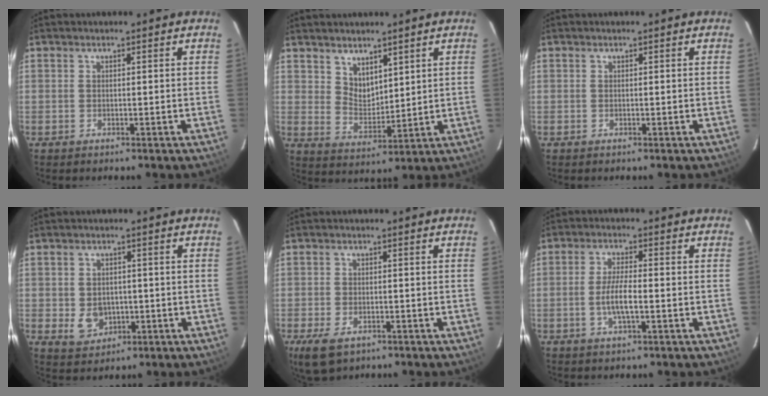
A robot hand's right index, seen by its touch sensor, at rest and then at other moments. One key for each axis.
{"total": 5.9, "fx": 4.2, "fy": 3.3, "fz": 2.5, "tx": -0.034, "ty": -0.001, "tz": 0.085}
{"total": 0.0}
{"total": 5.4, "fx": -1.0, "fy": 4.6, "fz": 2.7, "tx": -0.058, "ty": 0.000, "tz": -0.001}
{"total": 6.6, "fx": -3.7, "fy": 3.6, "fz": 4.1, "tx": -0.097, "ty": -0.020, "tz": -0.066}
{"total": 5.3, "fx": -1.4, "fy": 1.0, "fz": 5.0, "tx": -0.098, "ty": -0.003, "tz": -0.028}